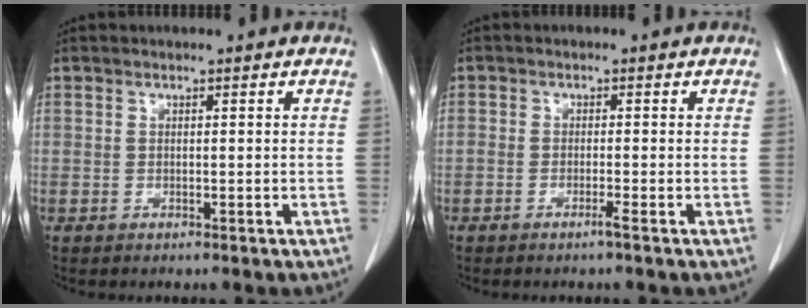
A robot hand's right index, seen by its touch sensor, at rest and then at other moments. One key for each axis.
{"total": 1.3, "fx": -0.9, "fy": -0.2, "fz": 0.9, "tx": -0.016, "ty": 0.000, "tz": -0.017}